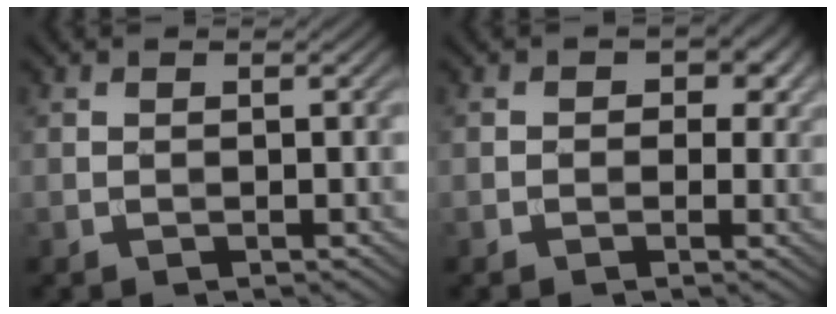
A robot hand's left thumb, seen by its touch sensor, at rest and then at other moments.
{"total": 3.3, "force": [0.7, 2.7, 1.8], "torque": [-0.024, 0.001, 0.001]}